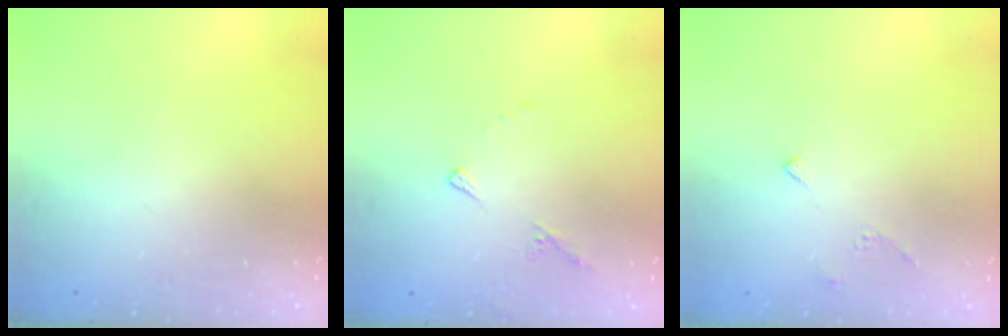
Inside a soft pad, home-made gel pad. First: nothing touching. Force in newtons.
{"total": 5.6, "press": 5.6, "slide": 0.6}
{"total": 3.3, "press": 3.2, "slide": 0.8}